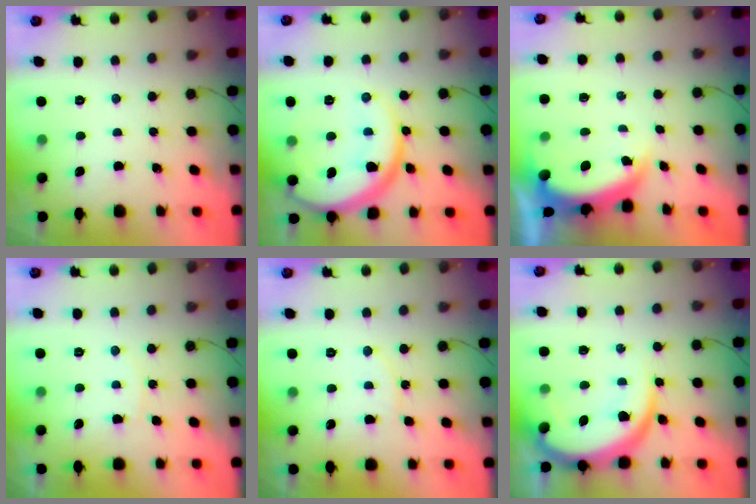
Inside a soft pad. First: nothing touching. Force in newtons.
{"total": 15.3, "press": 15.3, "slide": 1.1}
{"total": 4.5, "press": 4.4, "slide": 0.8}
{"total": 3.4, "press": 3.4, "slide": 0.6}
{"total": 5.9, "press": 5.9, "slide": 0.4}
{"total": 12.4, "press": 12.3, "slide": 1.2}